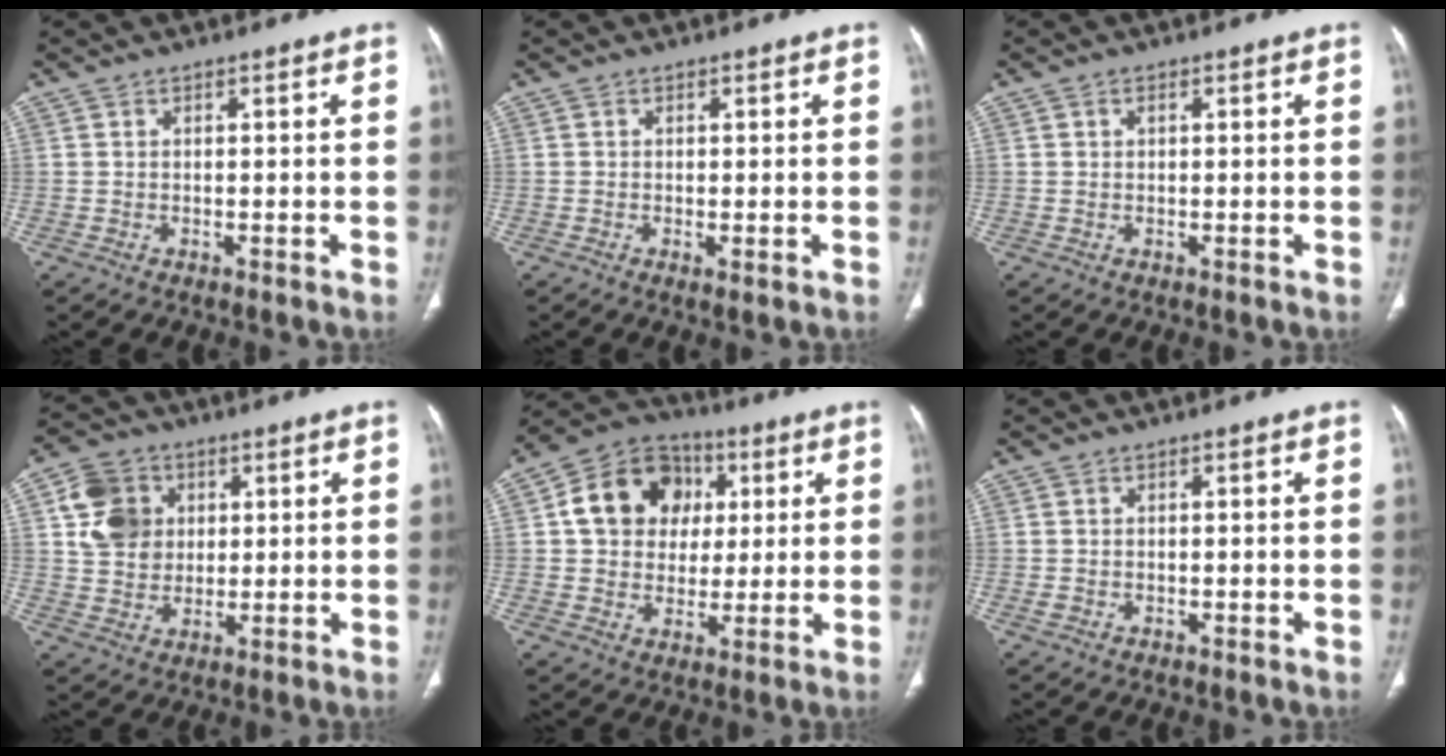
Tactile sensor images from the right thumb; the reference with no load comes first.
{"total": 1.0, "force": [-0.2, 0.3, 0.9], "torque": [-0.022, -0.006, -0.004]}
{"total": 0.7, "force": [0.2, 0.5, 0.4], "torque": [-0.005, 0.001, 0.004]}
{"total": 10.3, "force": [2.6, 8.8, 4.8], "torque": [-0.059, 0.000, 0.046]}
{"total": 14.6, "force": [3.0, 12.4, 7.0], "torque": [-0.088, 0.009, 0.047]}
{"total": 0.8, "force": [-0.2, 0.7, 0.4], "torque": [-0.012, 0.003, -0.001]}